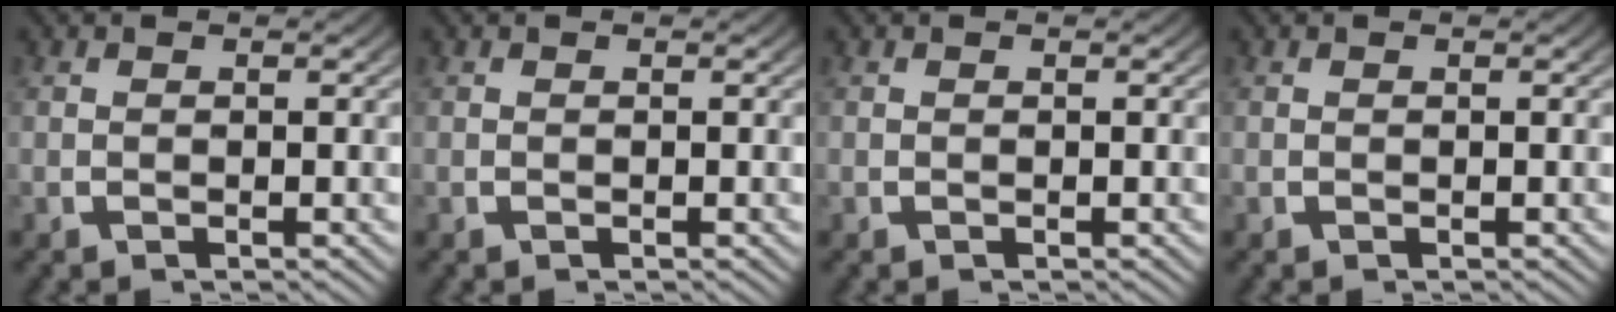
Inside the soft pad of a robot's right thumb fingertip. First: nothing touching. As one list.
[{"total": 0.0}, {"total": 0.0}, {"total": 0.0}]